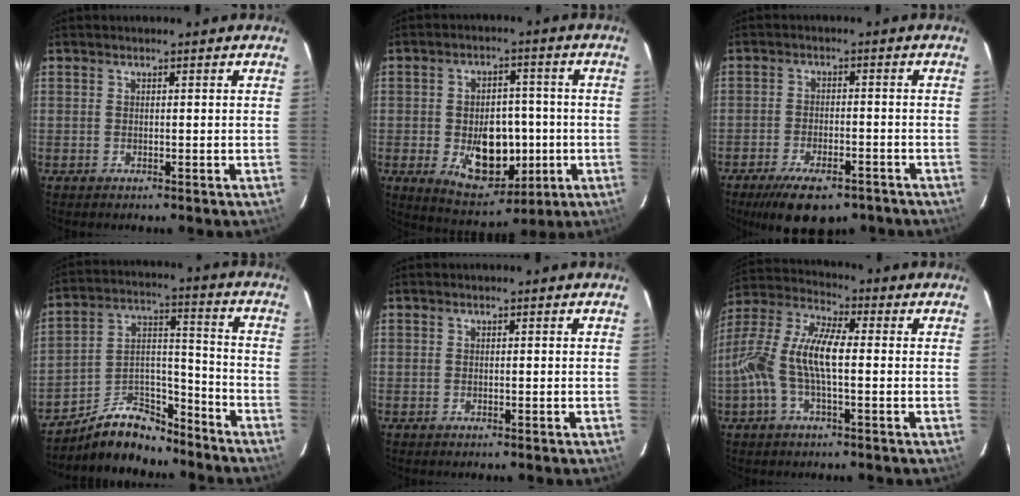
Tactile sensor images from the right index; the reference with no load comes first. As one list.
[{"total": 12.9, "force": [-2.6, 8.5, 9.3], "torque": [-0.166, 0.000, -0.016]}, {"total": 12.4, "force": [-8.9, 4.9, 7.1], "torque": [-0.150, -0.018, -0.133]}, {"total": 12.8, "force": [-10.4, 6.0, 4.5], "torque": [-0.086, 0.051, -0.167]}, {"total": 0.0}, {"total": 13.0, "force": [-1.5, 4.0, 12.3], "torque": [-0.254, 0.010, -0.034]}]